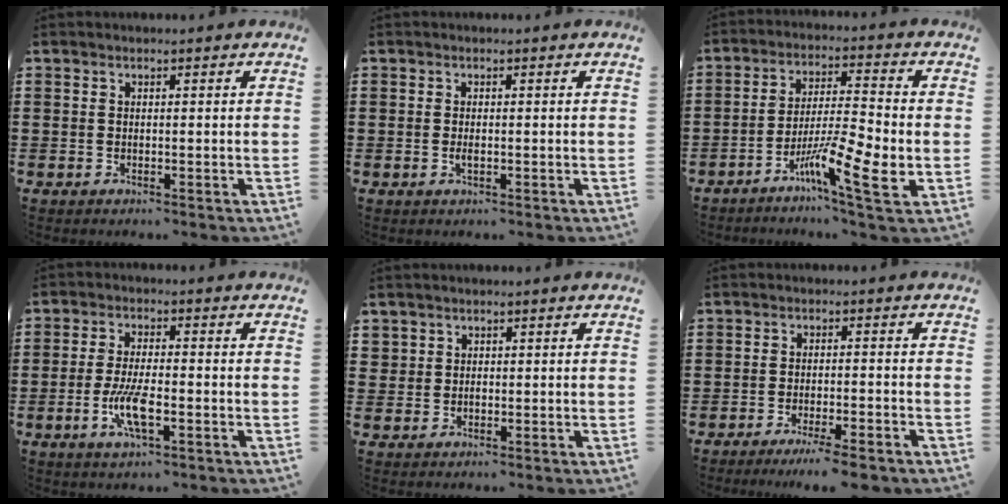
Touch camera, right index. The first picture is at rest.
{"total": 1.0, "force": [-0.2, 0.2, 1.0], "torque": [-0.021, -0.007, -0.001]}
{"total": 10.0, "force": [-4.4, 1.3, 9.0], "torque": [-0.159, 0.000, -0.078]}
{"total": 6.2, "force": [-2.0, 1.6, 5.7], "torque": [-0.122, -0.011, -0.038]}
{"total": 1.4, "force": [0.7, 1.2, 0.1], "torque": [-0.007, 0.004, 0.013]}
{"total": 3.9, "force": [-3.2, -0.2, 2.1], "torque": [-0.042, -0.009, -0.062]}